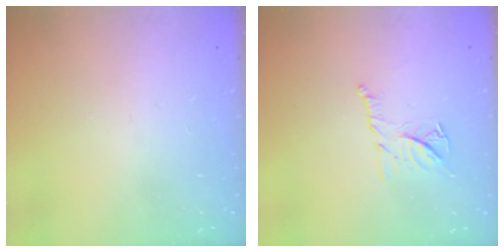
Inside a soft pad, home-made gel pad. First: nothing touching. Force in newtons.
{"total": 11.0, "press": 11.0, "slide": 0.1}